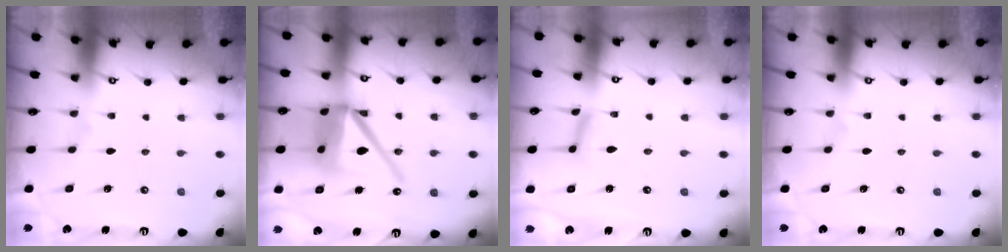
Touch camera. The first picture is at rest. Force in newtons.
{"total": 16.3, "press": 16.2, "slide": 1.9}
{"total": 6.0, "press": 6.0, "slide": 0.5}
{"total": 0.0}